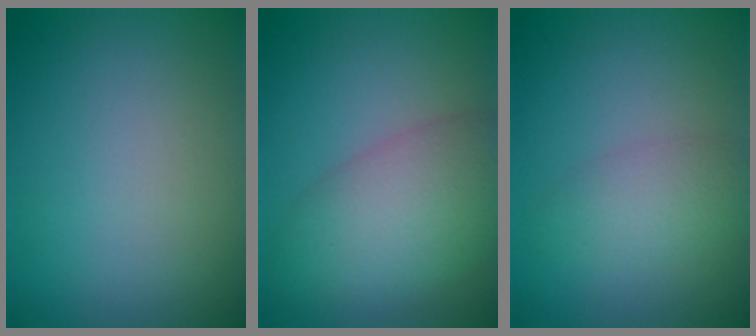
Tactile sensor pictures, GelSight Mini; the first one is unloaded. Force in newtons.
{"total": 6.7, "press": 6.7, "slide": 0.4}
{"total": 2.8, "press": 2.8, "slide": 0.1}